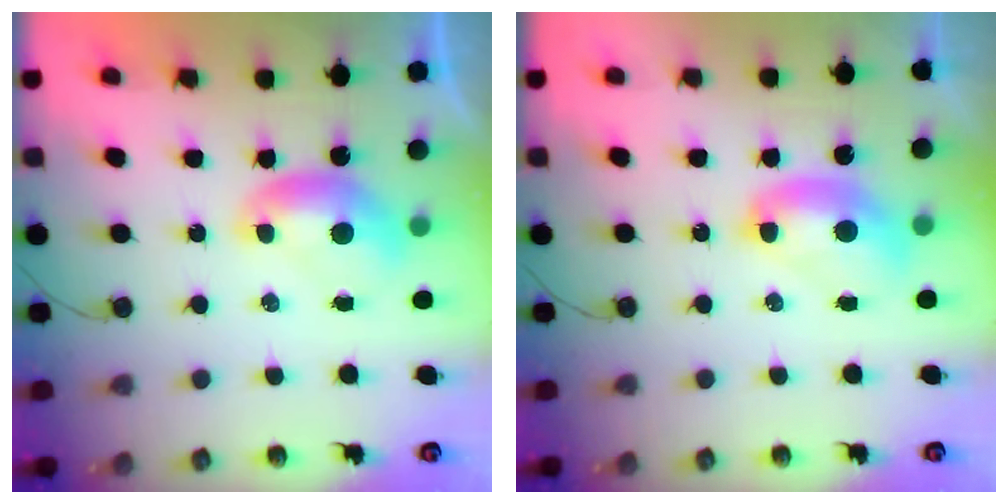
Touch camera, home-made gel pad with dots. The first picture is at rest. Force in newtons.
{"total": 2.5, "press": 2.5, "slide": 0.1}